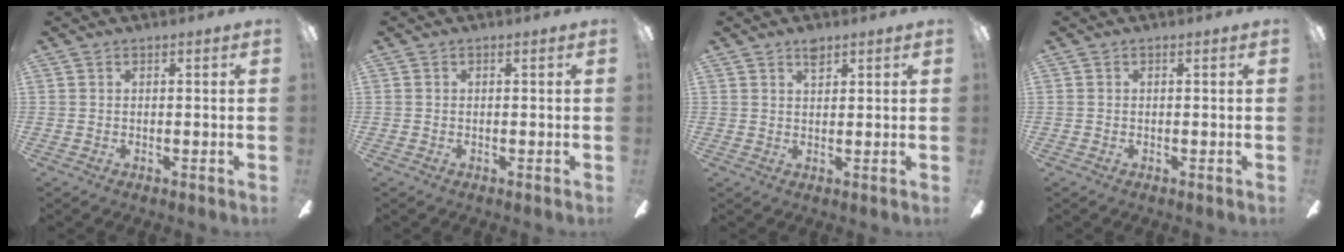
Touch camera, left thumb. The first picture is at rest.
{"total": 0.0}
{"total": 2.7, "force": [2.0, 1.1, 1.3], "torque": [-0.022, -0.003, 0.036]}
{"total": 0.0}